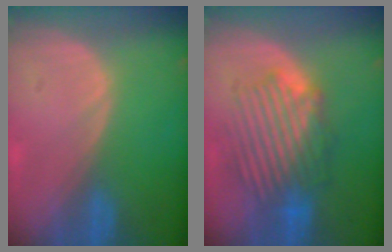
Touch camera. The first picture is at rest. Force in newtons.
{"total": 9.0, "press": 8.6, "slide": 2.7}